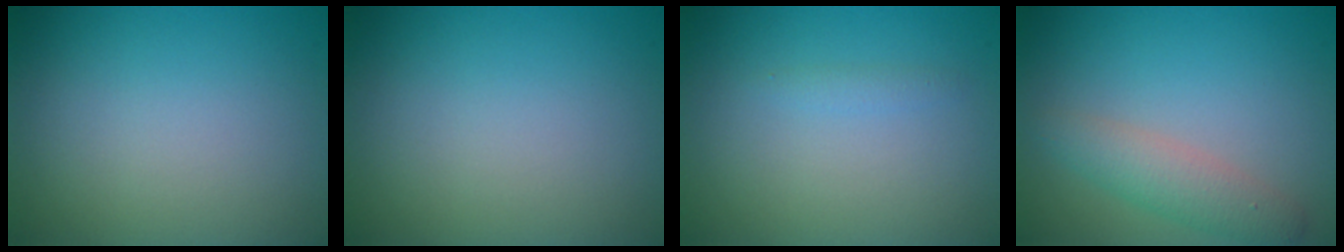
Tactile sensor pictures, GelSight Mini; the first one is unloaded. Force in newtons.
{"total": 0.0}
{"total": 0.7, "press": 0.7, "slide": 0.0}
{"total": 2.8, "press": 2.8, "slide": 0.1}